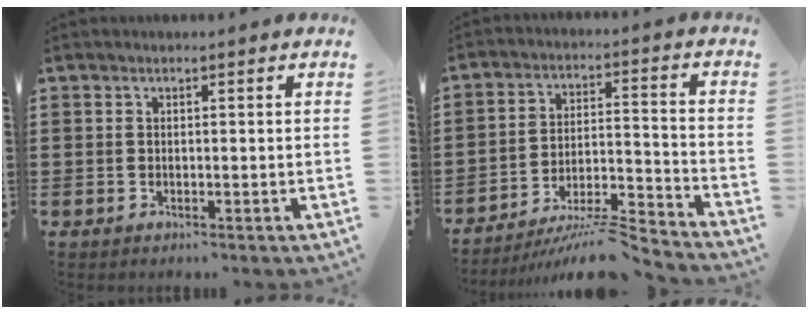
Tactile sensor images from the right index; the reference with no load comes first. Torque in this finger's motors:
{"motor_torque": [0.27, 0.38, 0.45, 0.09]}